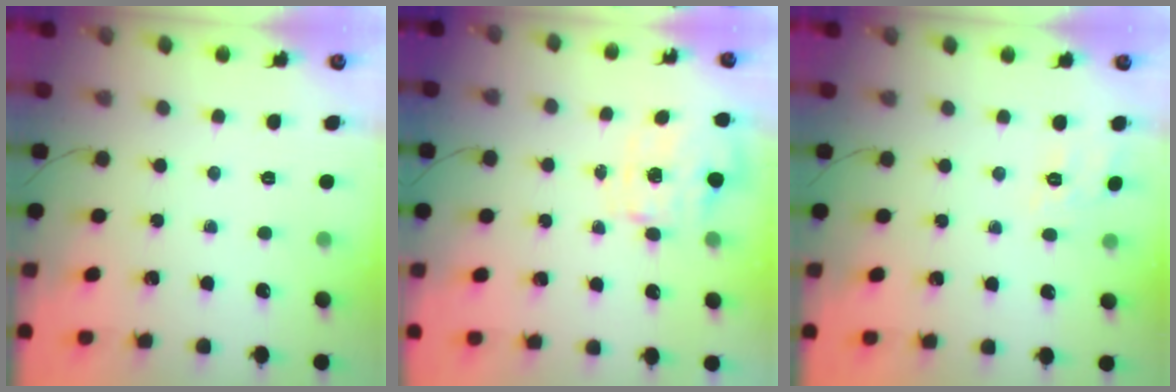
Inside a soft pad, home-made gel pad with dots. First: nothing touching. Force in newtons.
{"total": 4.0, "press": 3.9, "slide": 0.8}
{"total": 3.4, "press": 3.1, "slide": 1.4}